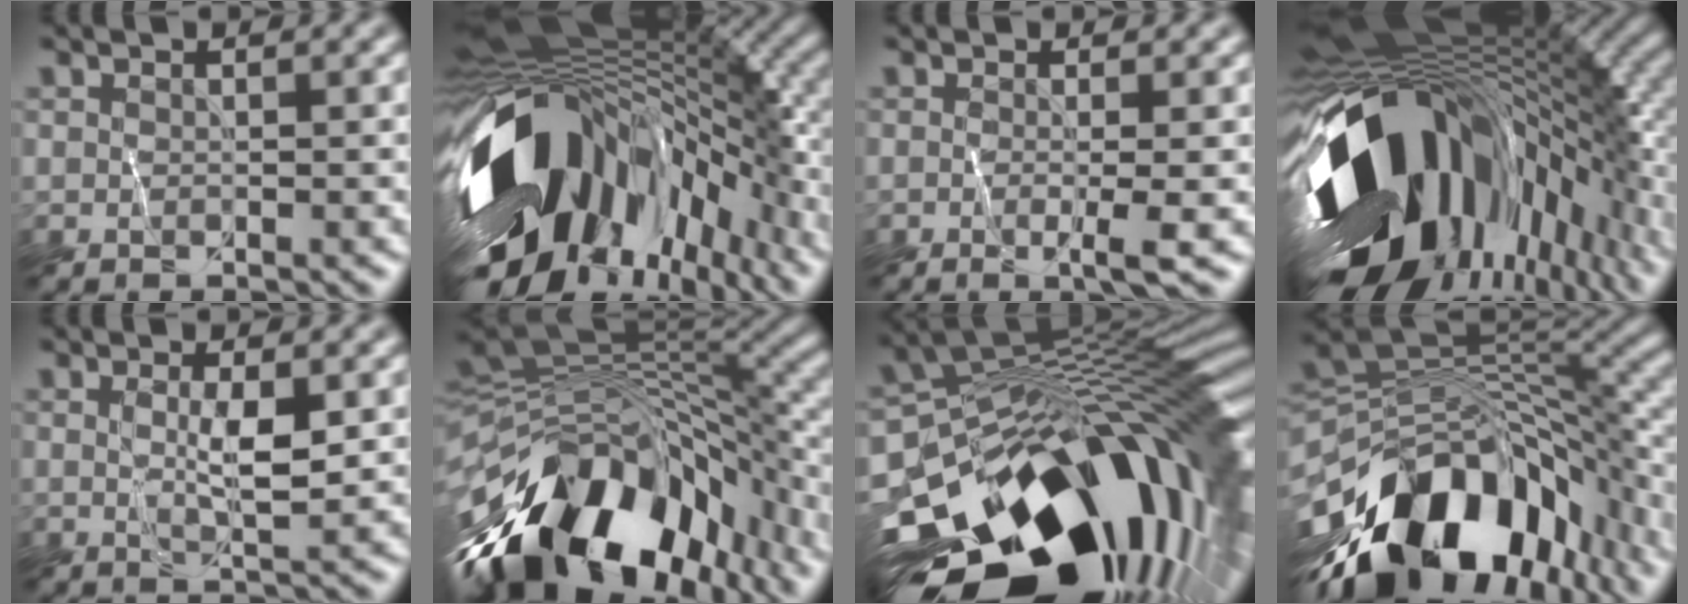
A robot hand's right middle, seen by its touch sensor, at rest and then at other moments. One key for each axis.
{"total": 17.7, "fx": -4.4, "fy": 10.1, "fz": 13.8, "tx": -0.261, "ty": -0.021, "tz": -0.074}
{"total": 2.2, "fx": -0.4, "fy": 0.4, "fz": 2.1, "tx": -0.032, "ty": -0.002, "tz": -0.008}
{"total": 19.6, "fx": -4.3, "fy": 10.3, "fz": 16.2, "tx": -0.298, "ty": -0.042, "tz": -0.065}
{"total": 2.6, "fx": 0.5, "fy": 0.4, "fz": 2.5, "tx": -0.048, "ty": 0.001, "tz": 0.010}
{"total": 16.5, "fx": -7.4, "fy": 8.2, "fz": 12.2, "tx": -0.212, "ty": 0.007, "tz": -0.129}
{"total": 19.2, "fx": -6.6, "fy": 10.0, "fz": 15.0, "tx": -0.257, "ty": -0.016, "tz": -0.111}
{"total": 15.6, "fx": -7.9, "fy": 8.3, "fz": 10.6, "tx": -0.190, "ty": 0.016, "tz": -0.132}